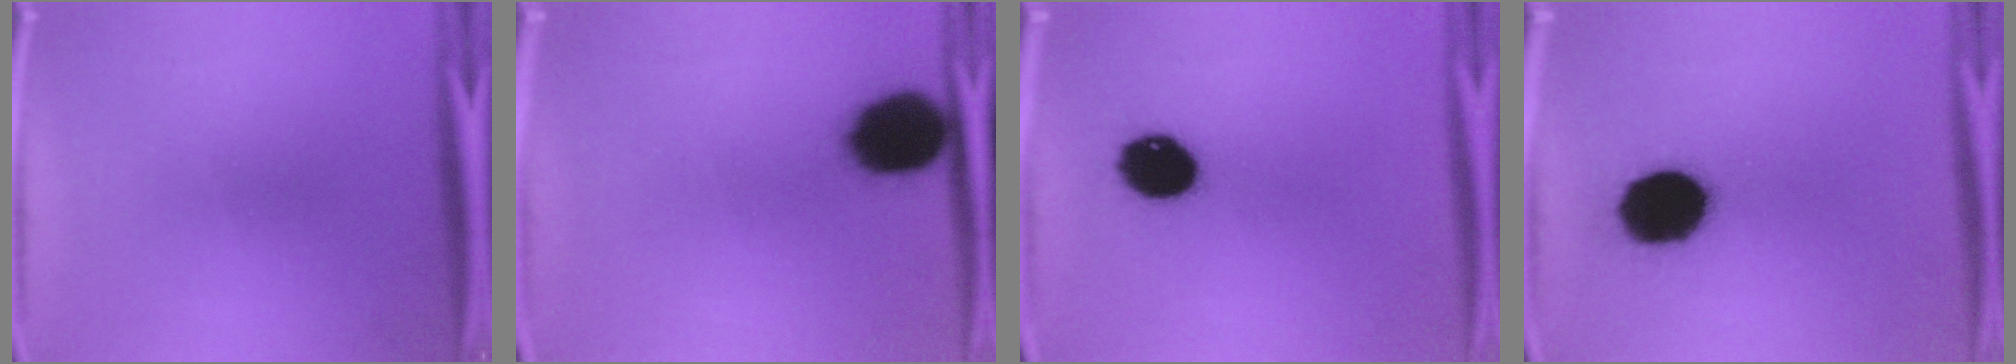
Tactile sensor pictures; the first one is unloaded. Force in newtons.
{"total": 13.1}
{"total": 11.3}
{"total": 17.9}